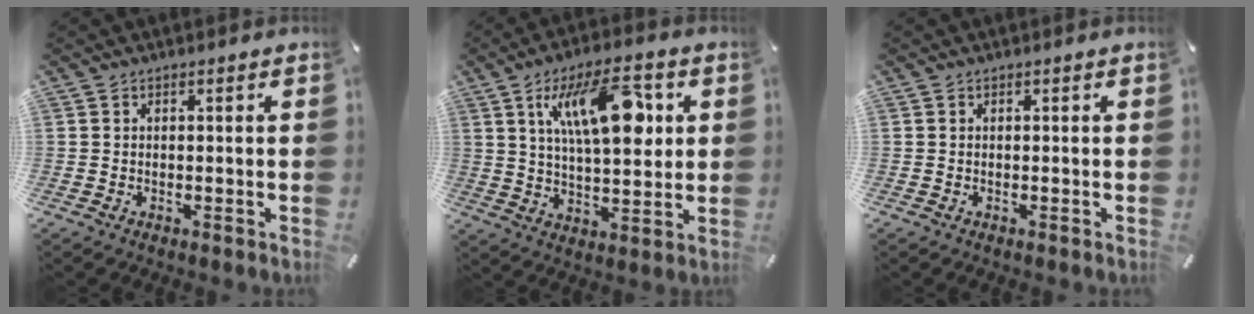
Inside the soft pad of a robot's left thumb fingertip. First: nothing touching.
{"total": 18.5, "force": [6.4, 8.3, 15.2], "torque": [-0.243, 0.000, 0.100]}
{"total": 0.0}